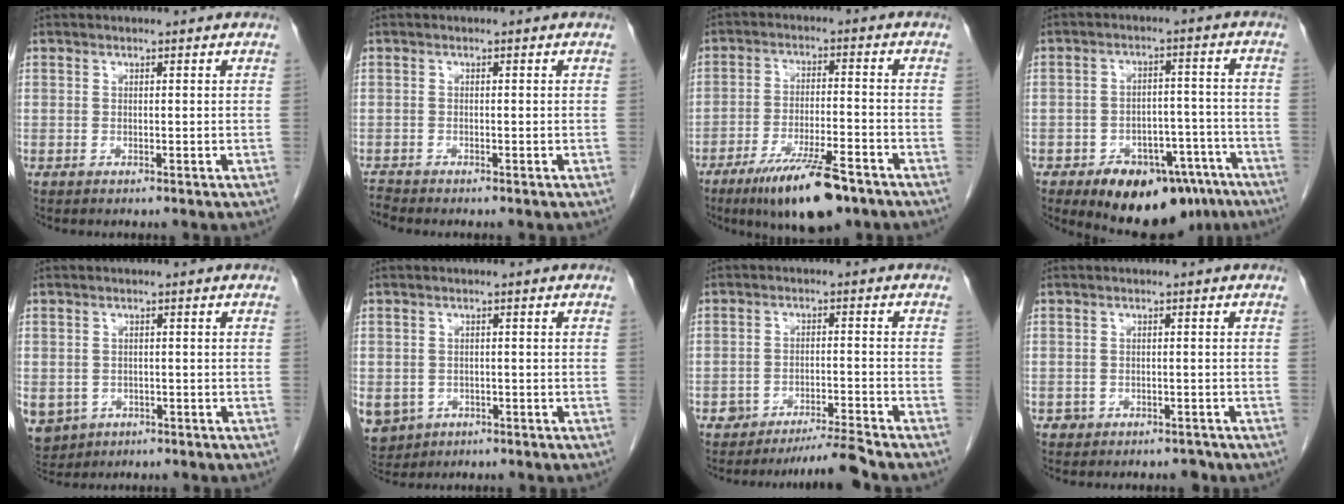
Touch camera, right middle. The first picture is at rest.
{"total": 1.3, "force": [-1.2, -0.1, -0.2], "torque": [0.003, -0.009, -0.024]}
{"total": 11.9, "force": [-8.1, 2.4, 8.3], "torque": [-0.142, -0.018, -0.133]}
{"total": 14.9, "force": [-10.5, 7.7, 7.3], "torque": [-0.085, 0.027, -0.147]}
{"total": 8.9, "force": [-3.6, 7.7, 2.8], "torque": [-0.084, 0.002, -0.045]}
{"total": 9.8, "force": [-4.0, 8.3, 3.2], "torque": [-0.096, 0.001, -0.051]}
{"total": 4.3, "force": [-4.0, -0.9, 1.2], "torque": [-0.019, -0.010, -0.068]}
{"total": 1.9, "force": [-1.4, 1.2, 0.0], "torque": [0.002, 0.007, -0.020]}